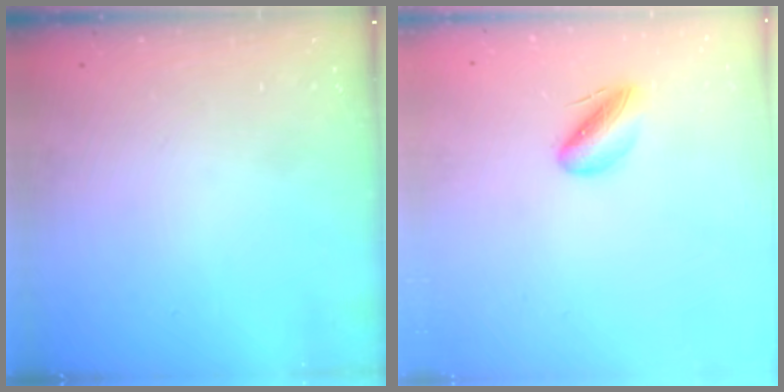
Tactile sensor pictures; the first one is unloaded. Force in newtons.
{"total": 6.1, "press": 5.9, "slide": 1.6}